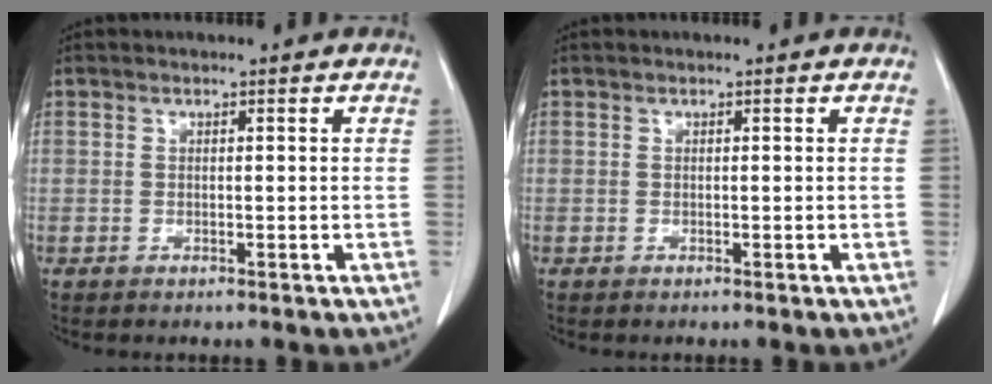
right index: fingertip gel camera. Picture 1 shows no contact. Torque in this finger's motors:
{"motor_torque": [0.00, 0.00, 0.00, 0.00]}